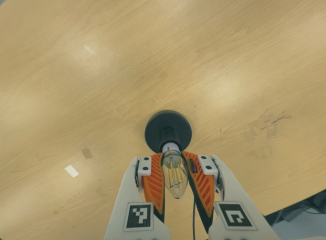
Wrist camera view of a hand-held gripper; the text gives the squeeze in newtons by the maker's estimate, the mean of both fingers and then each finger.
{"total": 25.6, "left": 25.8, "right": 25.3}